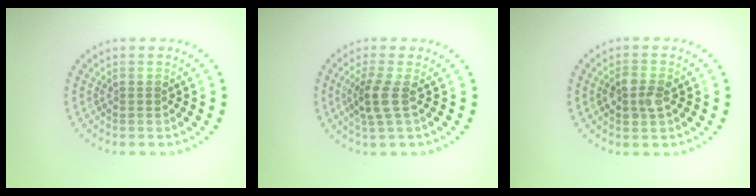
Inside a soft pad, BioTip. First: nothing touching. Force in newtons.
{"total": 2.4, "press": 1.9, "slide": 1.6}
{"total": 2.3, "press": 2.3, "slide": 0.2}